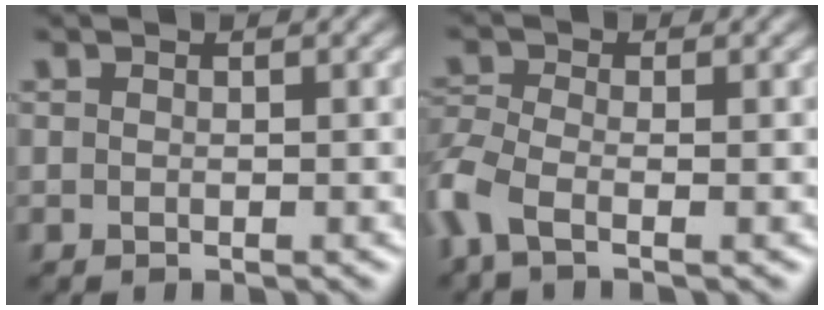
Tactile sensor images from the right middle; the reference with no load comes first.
{"total": 4.3, "force": [-2.2, 1.7, 3.2], "torque": [-0.087, -0.010, -0.064]}